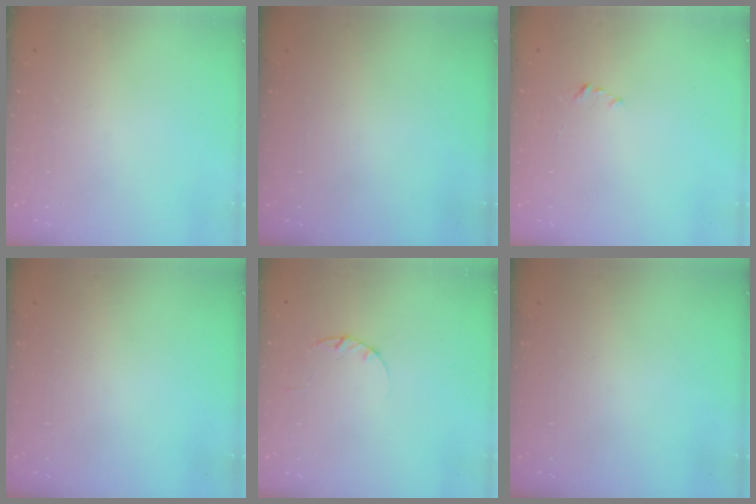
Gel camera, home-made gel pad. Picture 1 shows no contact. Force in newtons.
{"total": 0.0}
{"total": 2.2, "press": 2.1, "slide": 0.3}
{"total": 0.0}
{"total": 1.7, "press": 1.7, "slide": 0.3}
{"total": 0.0}